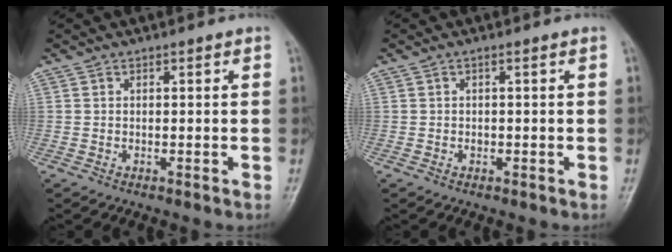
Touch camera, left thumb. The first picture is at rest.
{"total": 0.8, "force": [-0.1, 0.4, 0.7], "torque": [-0.011, 0.007, -0.001]}